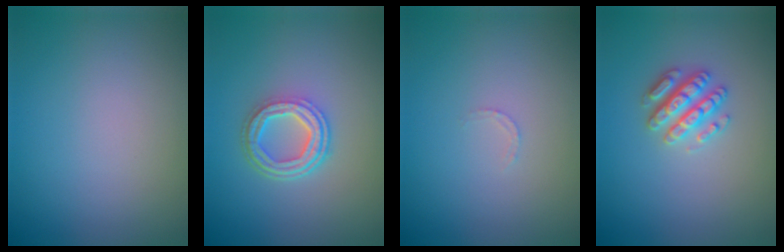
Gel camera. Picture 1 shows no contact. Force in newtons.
{"total": 4.2, "press": 3.2, "slide": 2.8}
{"total": 0.7, "press": 0.6, "slide": 0.3}
{"total": 2.8, "press": 2.8, "slide": 0.3}